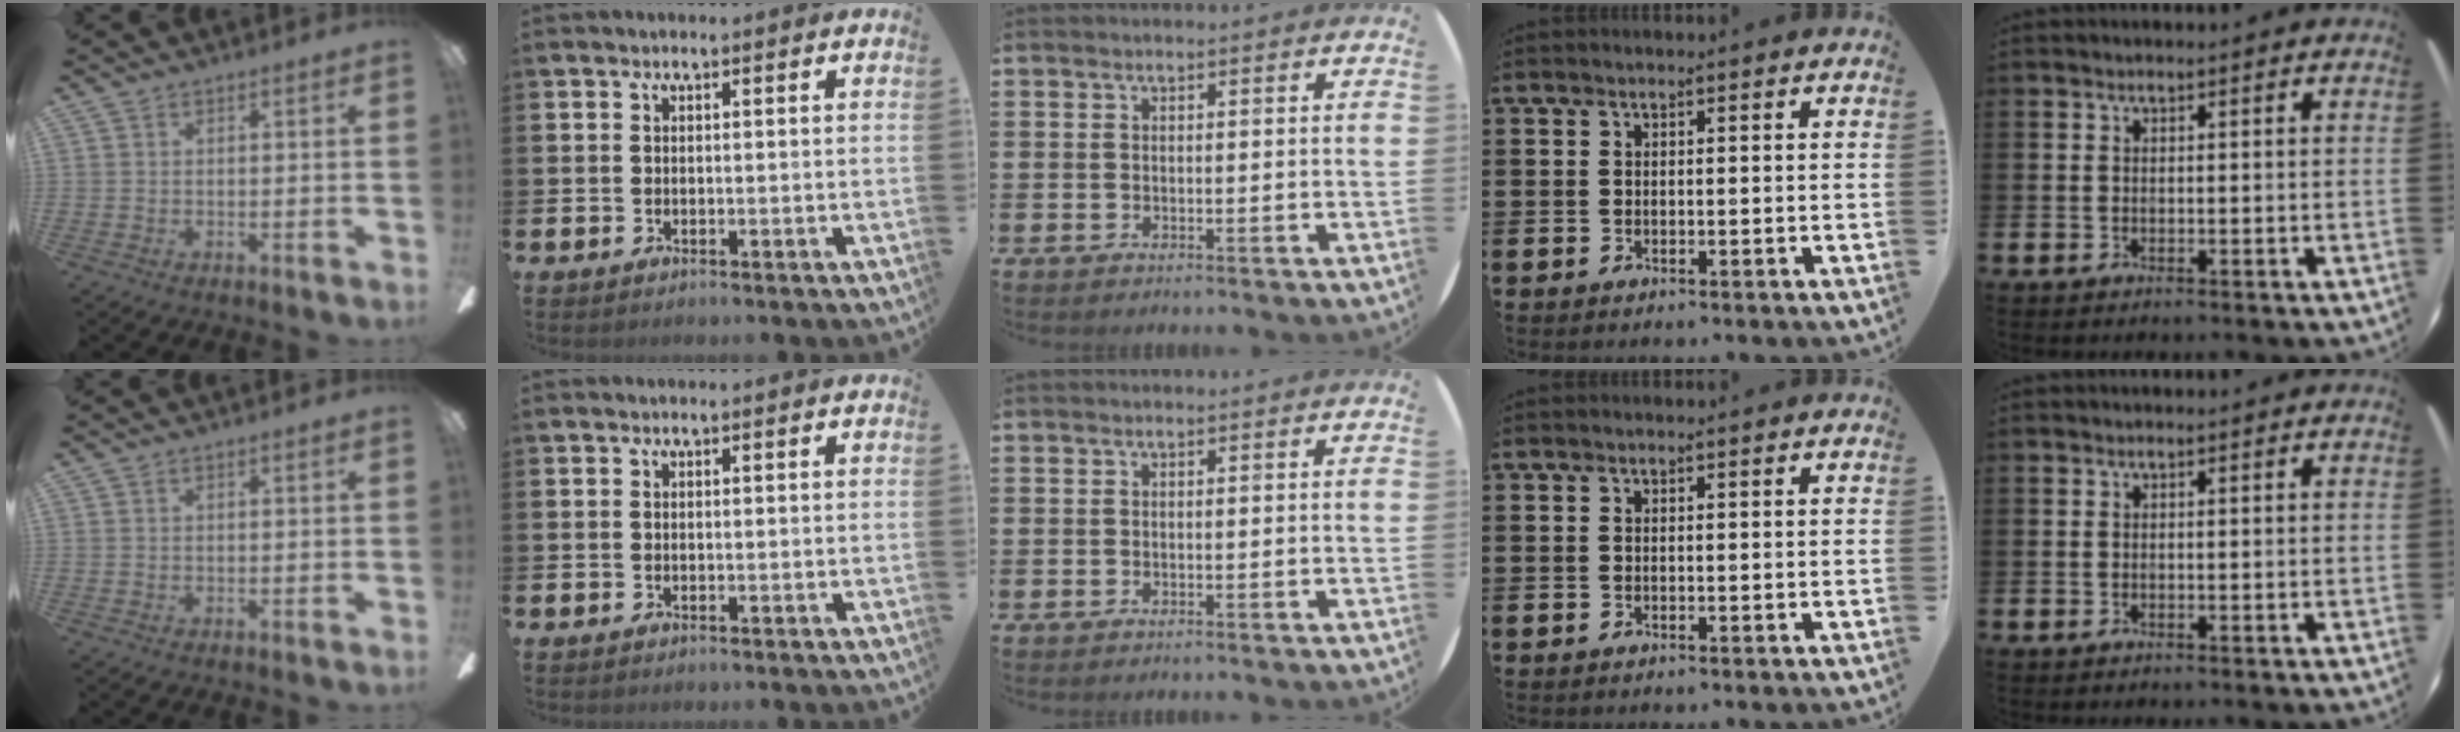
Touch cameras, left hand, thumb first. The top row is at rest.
{}